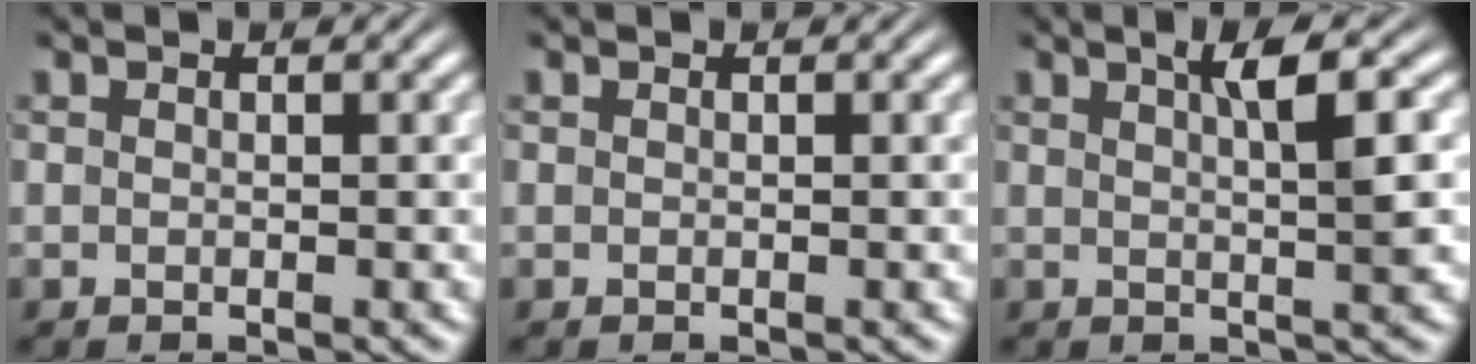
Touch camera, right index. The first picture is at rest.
{"total": 0.0}
{"total": 3.7, "force": [1.3, 0.1, 3.4], "torque": [-0.050, 0.002, 0.023]}